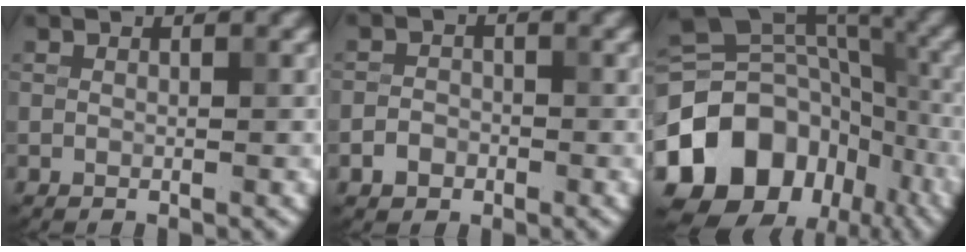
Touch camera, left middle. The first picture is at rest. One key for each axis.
{"total": 1.8, "fx": -1.0, "fy": 1.4, "fz": 0.6, "tx": -0.005, "ty": 0.002, "tz": -0.021}
{"total": 17.2, "fx": -8.0, "fy": 13.0, "fz": 8.0, "tx": -0.180, "ty": 0.004, "tz": -0.127}